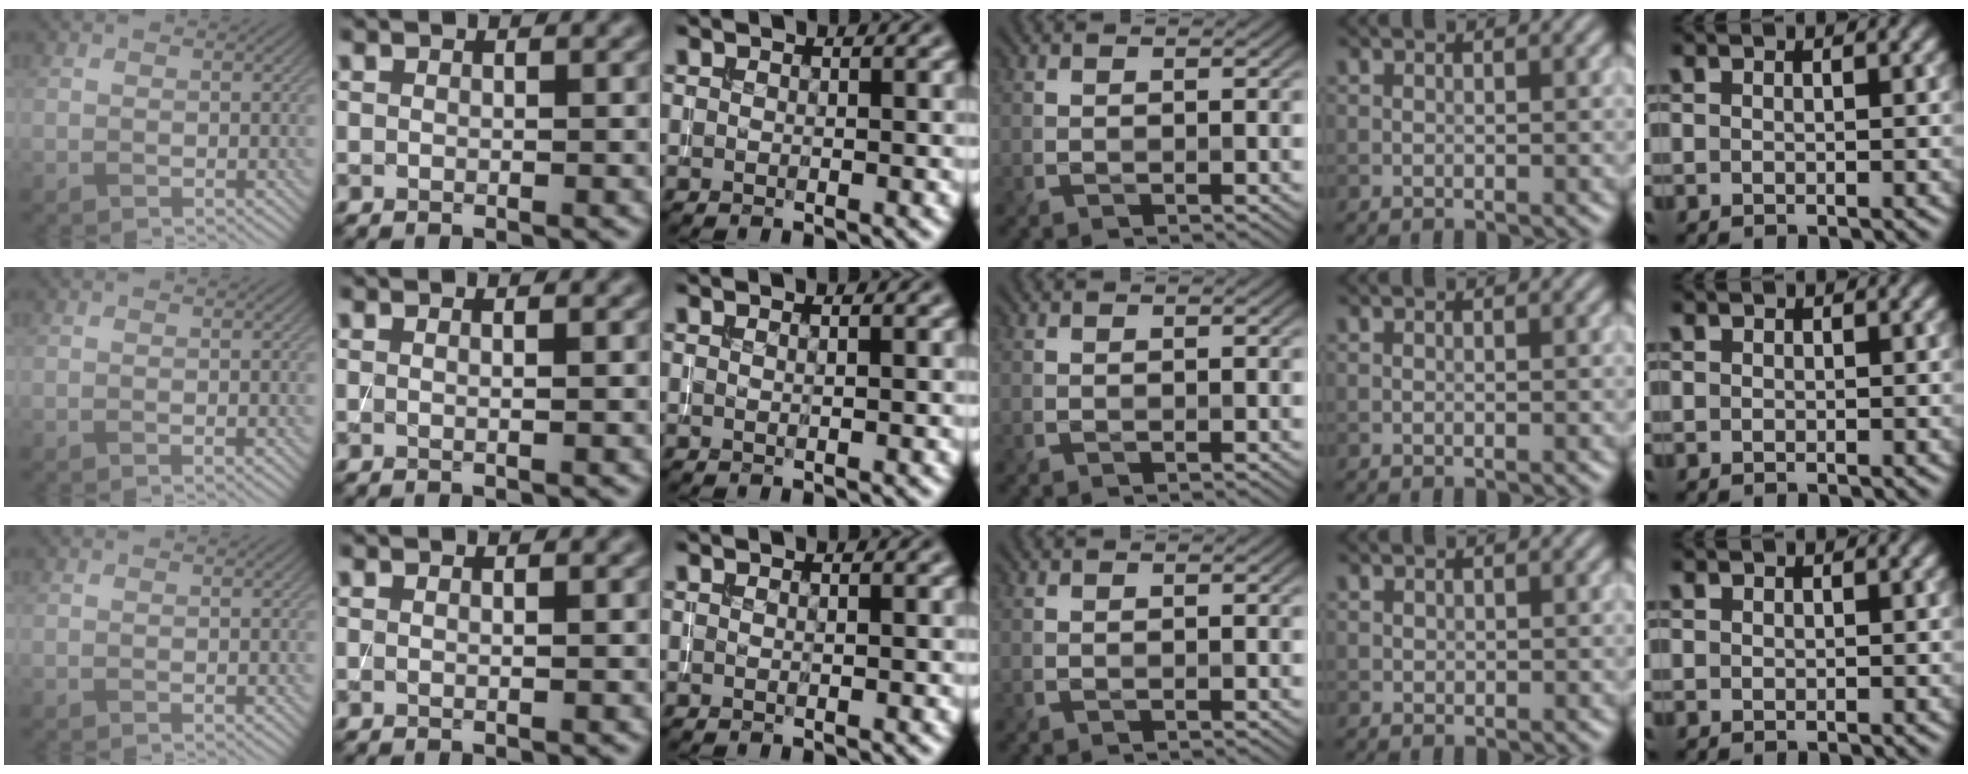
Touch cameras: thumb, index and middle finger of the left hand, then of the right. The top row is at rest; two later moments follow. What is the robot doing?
{"motion": "insert", "object": "drawer"}